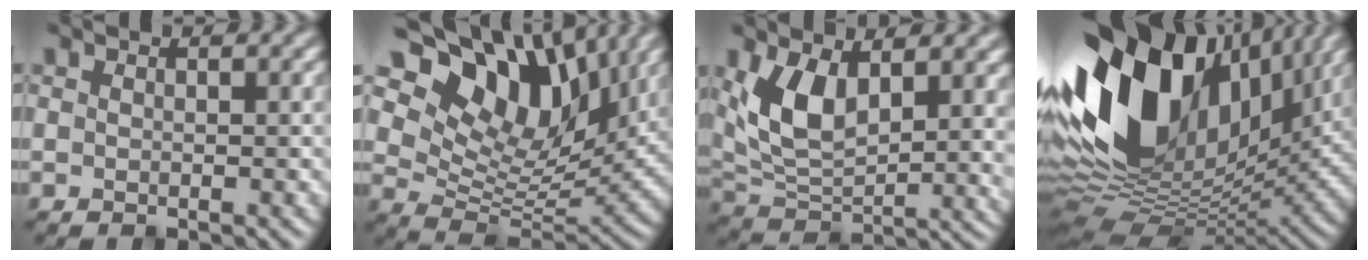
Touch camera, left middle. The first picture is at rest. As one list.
[{"total": 13.6, "force": [7.4, 7.9, 8.2], "torque": [-0.153, 0.024, 0.127]}, {"total": 8.9, "force": [3.0, 4.6, 6.9], "torque": [-0.142, -0.005, 0.055]}, {"total": 17.1, "force": [4.9, 10.3, 12.8], "torque": [-0.255, 0.028, 0.075]}]